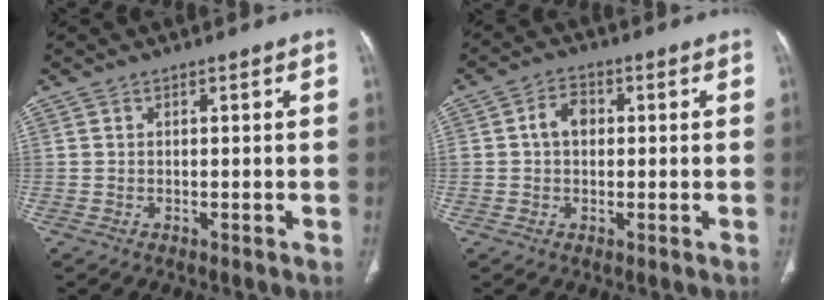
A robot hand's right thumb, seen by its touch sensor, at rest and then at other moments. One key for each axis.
{"total": 4.6, "fx": 0.5, "fy": 3.3, "fz": 3.1, "tx": -0.044, "ty": 0.013, "tz": 0.006}